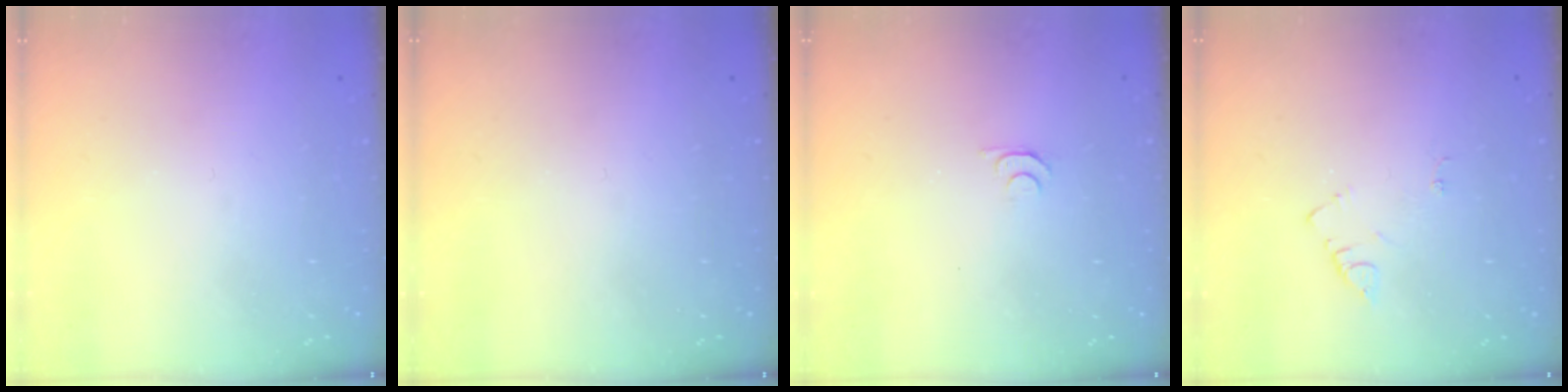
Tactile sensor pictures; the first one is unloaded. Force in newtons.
{"total": 0.0}
{"total": 4.6, "press": 4.5, "slide": 0.7}
{"total": 4.2, "press": 4.2, "slide": 0.4}